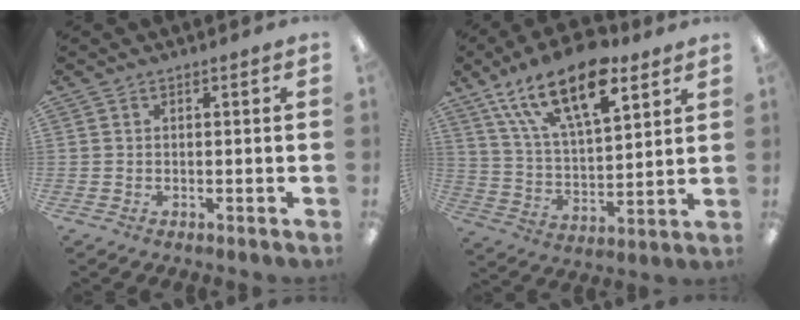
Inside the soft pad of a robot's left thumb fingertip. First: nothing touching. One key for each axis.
{"total": 20.4, "fx": 12.6, "fy": 8.9, "fz": 13.3, "tx": -0.226, "ty": -0.052, "tz": 0.217}